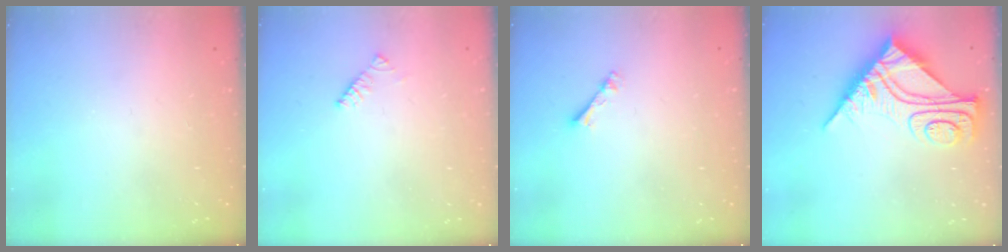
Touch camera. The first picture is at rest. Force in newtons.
{"total": 2.6, "press": 2.6, "slide": 0.4}
{"total": 2.1, "press": 2.1, "slide": 0.3}
{"total": 11.6, "press": 11.5, "slide": 1.4}